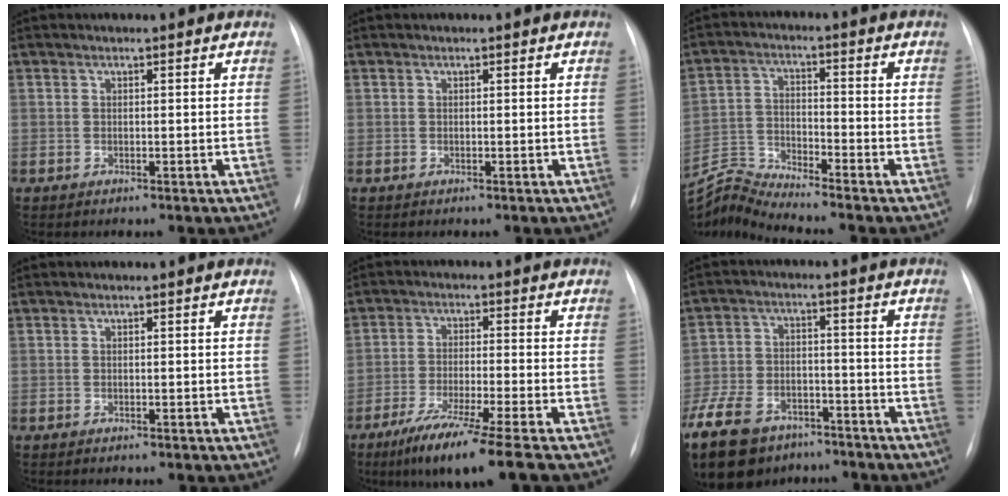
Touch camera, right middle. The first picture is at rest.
{"total": 0.0}
{"total": 7.9, "force": [-7.4, -2.5, -0.5], "torque": [-0.011, 0.005, -0.146]}
{"total": 0.0}
{"total": 10.7, "force": [-7.5, -1.1, 7.6], "torque": [-0.133, -0.038, -0.128]}
{"total": 20.2, "force": [-13.8, 11.5, 9.3], "torque": [-0.270, -0.021, -0.221]}